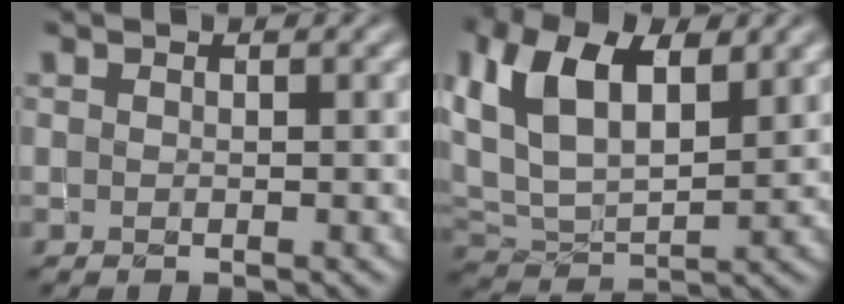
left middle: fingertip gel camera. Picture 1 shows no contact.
{"total": 9.2, "force": [3.9, 4.8, 6.8], "torque": [-0.150, 0.013, 0.065]}